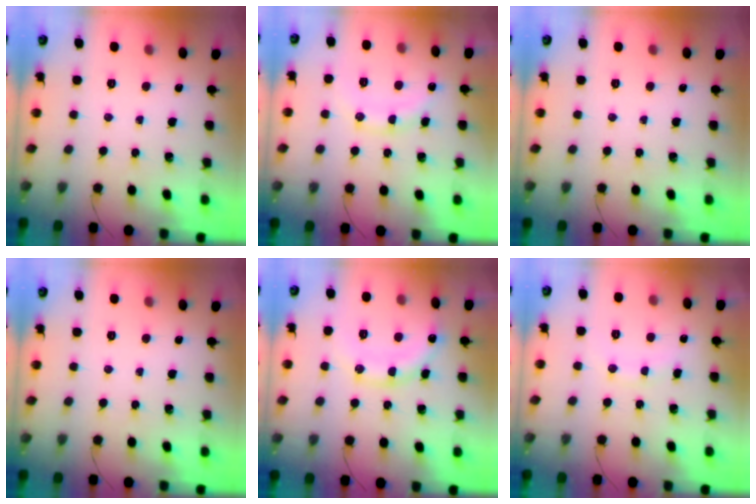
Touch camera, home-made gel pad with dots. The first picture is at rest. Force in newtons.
{"total": 12.3, "press": 12.3, "slide": 0.8}
{"total": 0.0}
{"total": 0.0}
{"total": 13.4, "press": 13.4, "slide": 1.4}
{"total": 7.7, "press": 7.6, "slide": 1.5}